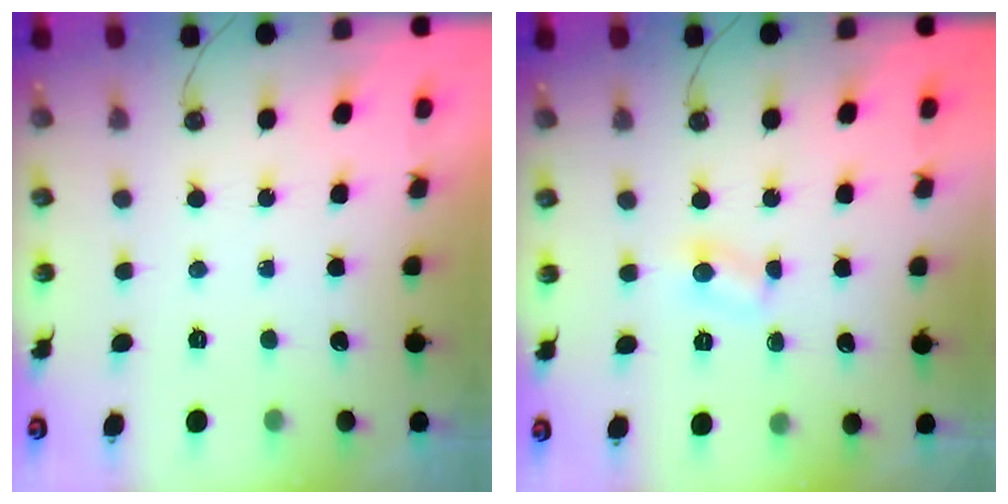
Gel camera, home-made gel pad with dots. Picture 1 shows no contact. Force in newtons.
{"total": 2.5, "press": 2.5, "slide": 0.3}